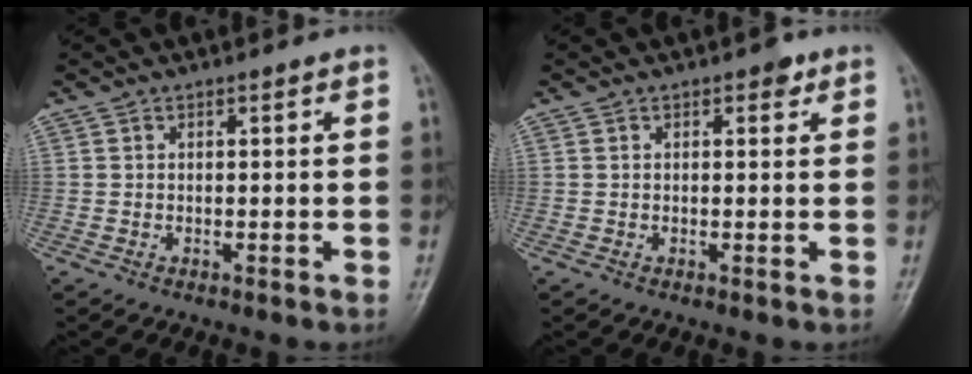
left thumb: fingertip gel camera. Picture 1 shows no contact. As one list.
[{"total": 1.7, "force": [0.9, 1.0, 1.0], "torque": [-0.003, -0.001, 0.009]}]